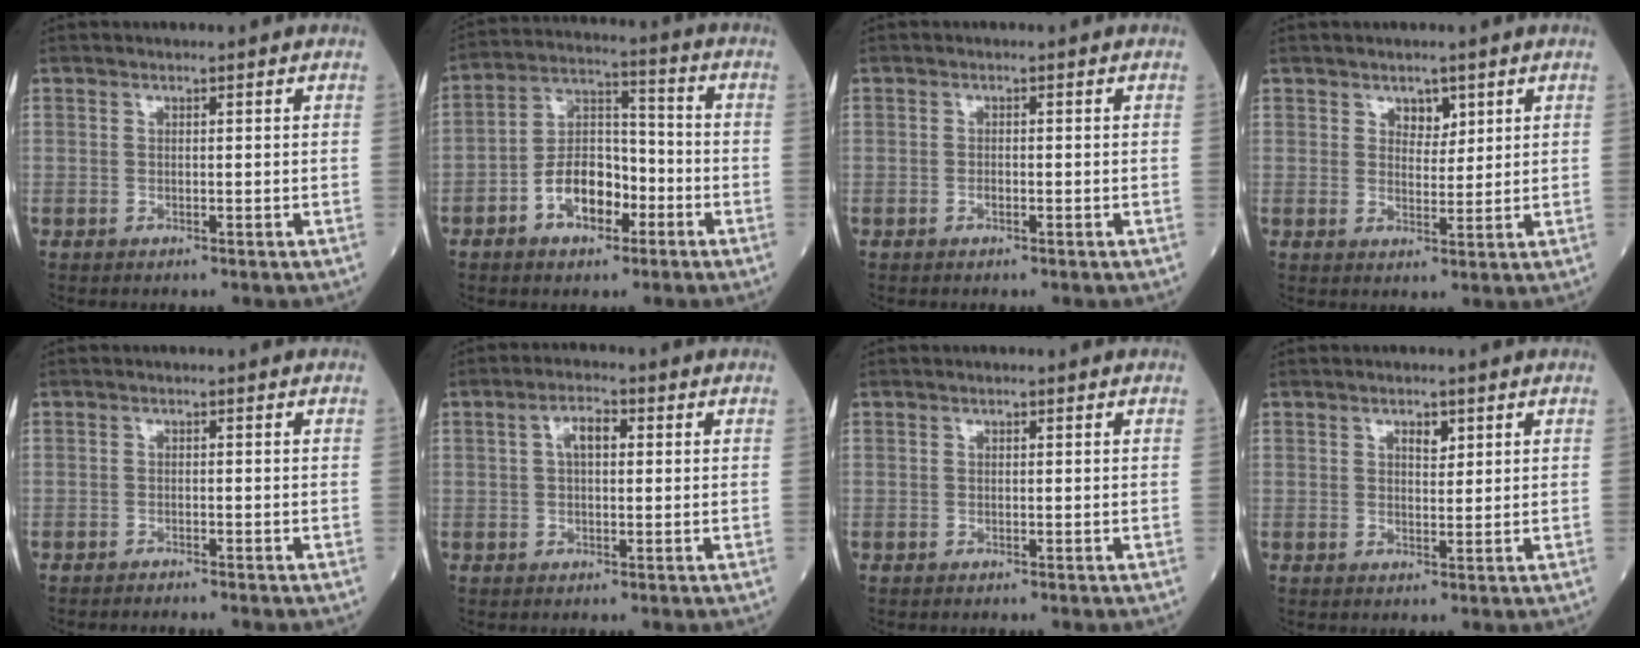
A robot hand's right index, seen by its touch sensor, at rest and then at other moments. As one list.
[{"total": 9.4, "force": [-4.1, 5.2, 6.7], "torque": [-0.135, 0.023, -0.070]}, {"total": 0.6, "force": [-0.2, 0.3, 0.5], "torque": [-0.014, 0.000, -0.002]}, {"total": 2.9, "force": [1.8, 1.6, 1.5], "torque": [-0.018, -0.001, 0.030]}, {"total": 1.7, "force": [-1.6, -0.1, 0.5], "torque": [-0.007, 0.001, -0.021]}, {"total": 3.7, "force": [0.9, 1.5, 3.2], "torque": [-0.062, 0.014, 0.015]}, {"total": 0.0}, {"total": 2.1, "force": [1.2, 0.9, 1.5], "torque": [-0.022, -0.002, 0.018]}]